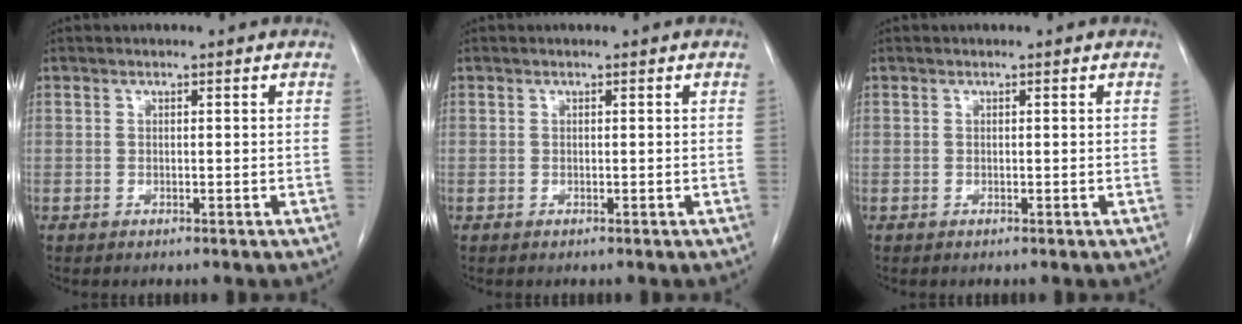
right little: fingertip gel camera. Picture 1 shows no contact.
{"total": 0.0}
{"total": 0.0}